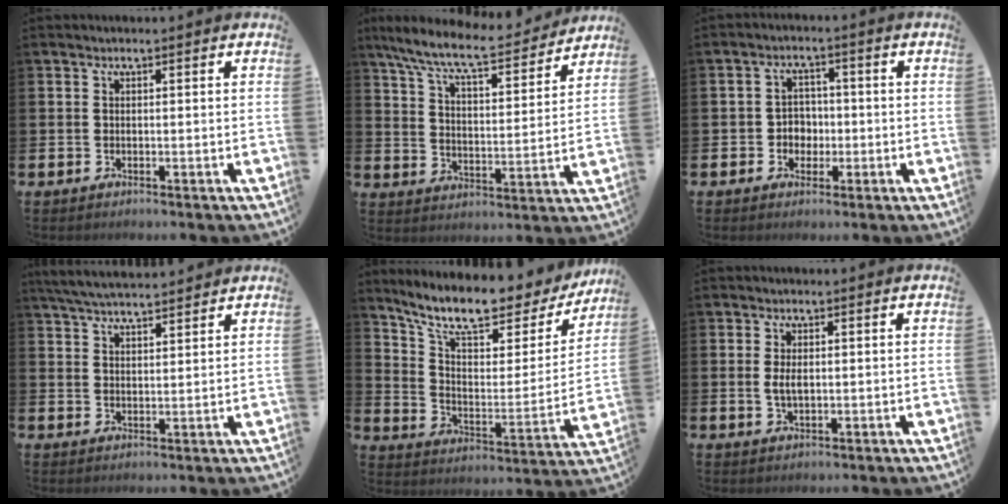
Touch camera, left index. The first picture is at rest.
{"total": 9.3, "force": [8.4, 1.3, 3.8], "torque": [-0.116, -0.049, 0.145]}
{"total": 3.2, "force": [-0.5, 2.9, 1.0], "torque": [-0.016, 0.001, -0.018]}
{"total": 5.0, "force": [4.8, 0.5, 1.1], "torque": [-0.030, -0.022, 0.087]}
{"total": 10.5, "force": [8.9, 2.8, 4.7], "torque": [-0.123, -0.060, 0.152]}
{"total": 2.2, "force": [0.2, 1.1, 2.0], "torque": [-0.025, -0.002, -0.001]}